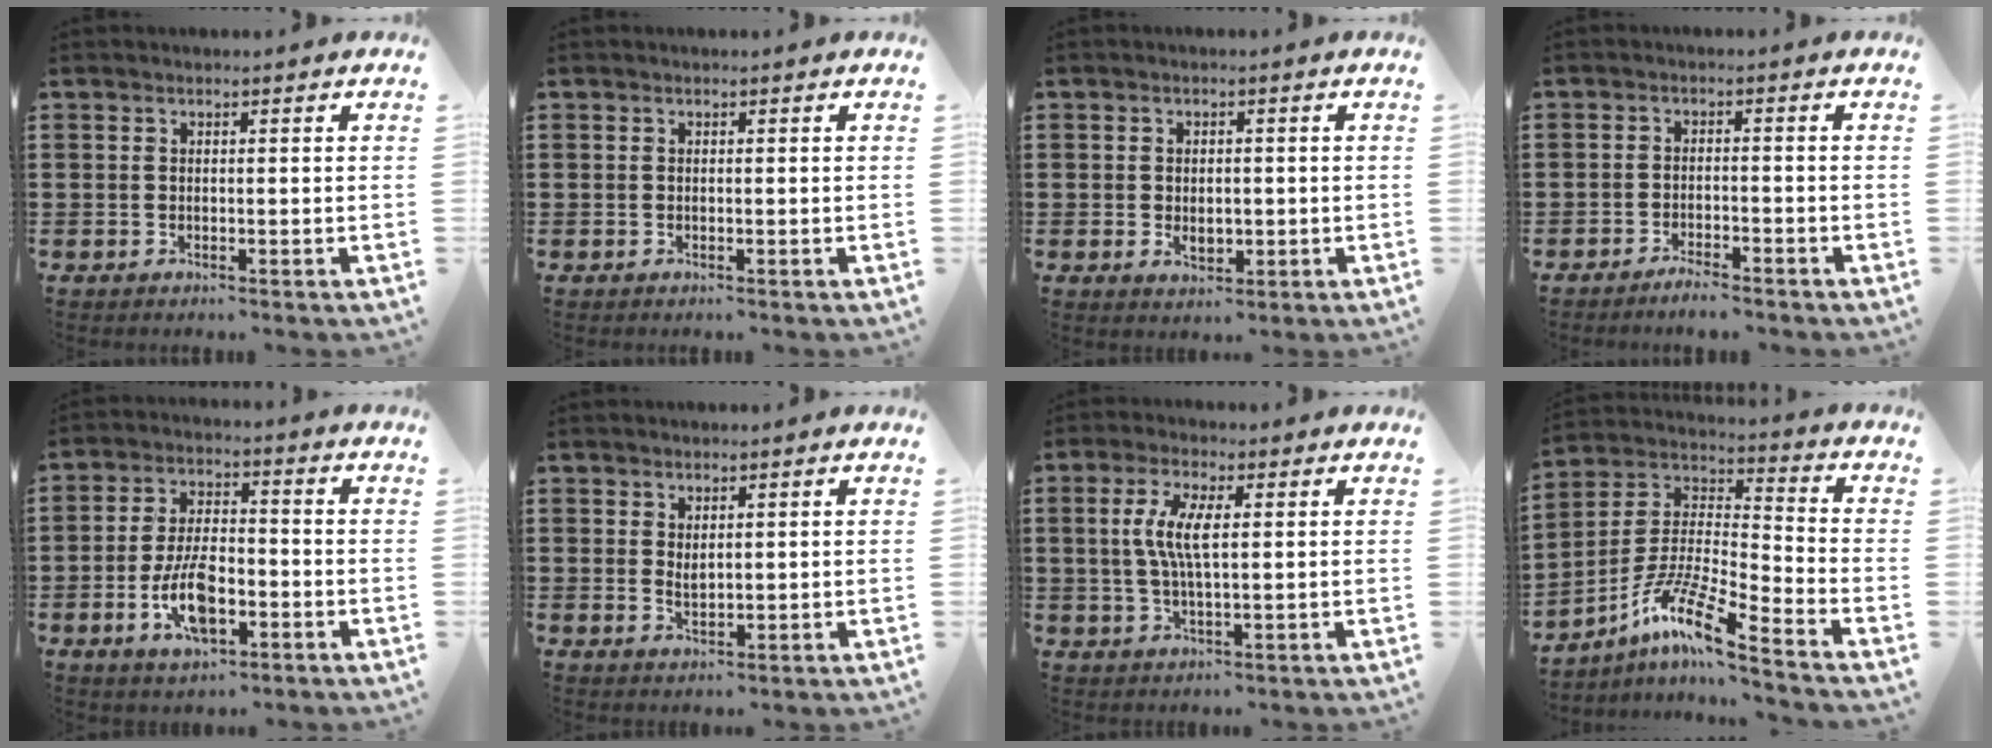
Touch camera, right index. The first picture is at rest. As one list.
[{"total": 0.0}, {"total": 2.7, "force": [-0.4, 1.7, 2.0], "torque": [-0.040, 0.003, -0.007]}, {"total": 2.3, "force": [-2.2, 0.1, 0.6], "torque": [-0.014, 0.004, -0.043]}, {"total": 9.1, "force": [-3.2, 4.2, 7.4], "torque": [-0.160, -0.002, -0.060]}, {"total": 1.6, "force": [0.8, 0.8, 1.2], "torque": [-0.025, 0.003, 0.013]}, {"total": 6.1, "force": [0.8, 1.9, 5.8], "torque": [-0.120, 0.003, 0.010]}, {"total": 11.0, "force": [-8.3, 0.8, 7.1], "torque": [-0.156, -0.008, -0.171]}]